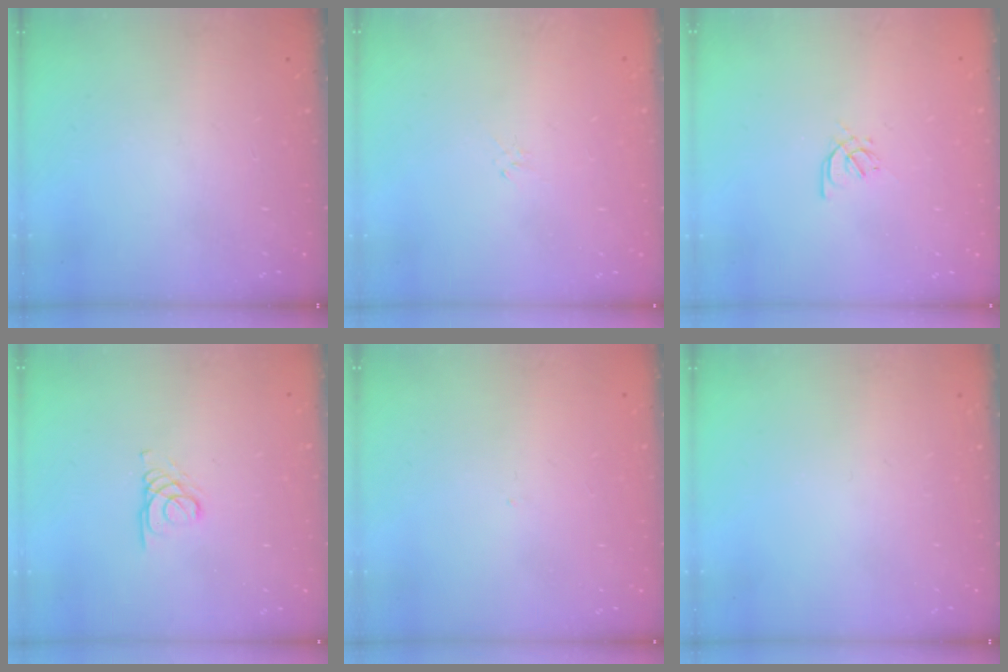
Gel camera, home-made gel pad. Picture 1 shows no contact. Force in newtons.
{"total": 0.7, "press": 0.5, "slide": 0.4}
{"total": 2.4, "press": 2.4, "slide": 0.6}
{"total": 1.7, "press": 1.7, "slide": 0.2}
{"total": 0.0}
{"total": 0.0}